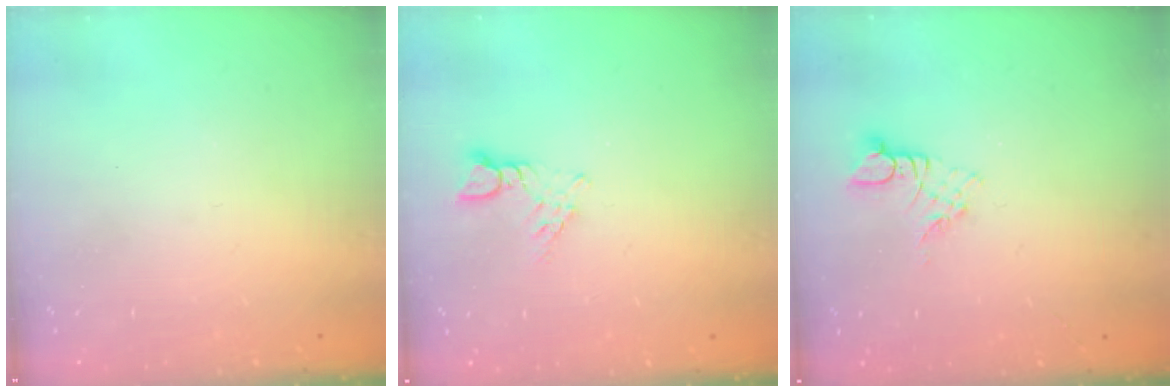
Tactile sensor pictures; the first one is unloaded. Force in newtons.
{"total": 2.8, "press": 2.8, "slide": 0.3}
{"total": 3.1, "press": 3.0, "slide": 0.3}